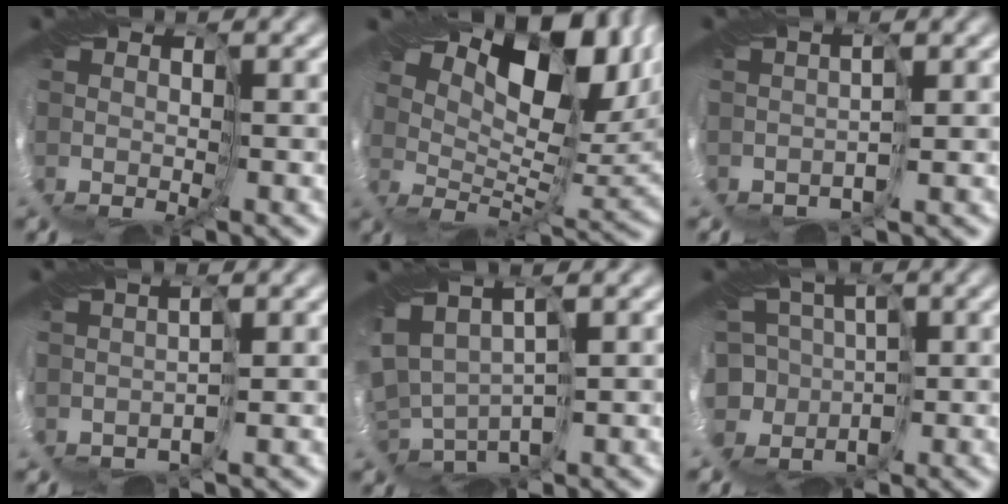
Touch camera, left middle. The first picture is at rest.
{"total": 11.5, "force": [7.2, 4.6, 7.8], "torque": [-0.131, 0.019, 0.133]}
{"total": 0.7, "force": [-0.7, -0.2, 0.1], "torque": [-0.018, 0.002, -0.012]}
{"total": 1.0, "force": [-1.0, 0.1, 0.0], "torque": [-0.015, -0.002, -0.014]}
{"total": 3.4, "force": [0.2, 2.2, 2.6], "torque": [-0.072, 0.011, 0.031]}
{"total": 6.0, "force": [-2.6, 5.4, 0.1], "torque": [-0.016, 0.034, -0.088]}